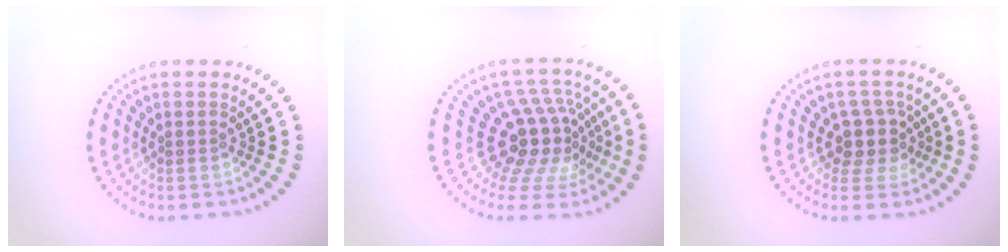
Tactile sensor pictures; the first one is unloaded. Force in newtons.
{"total": 5.5, "press": 4.0, "slide": 3.8}
{"total": 2.7, "press": 2.3, "slide": 1.5}